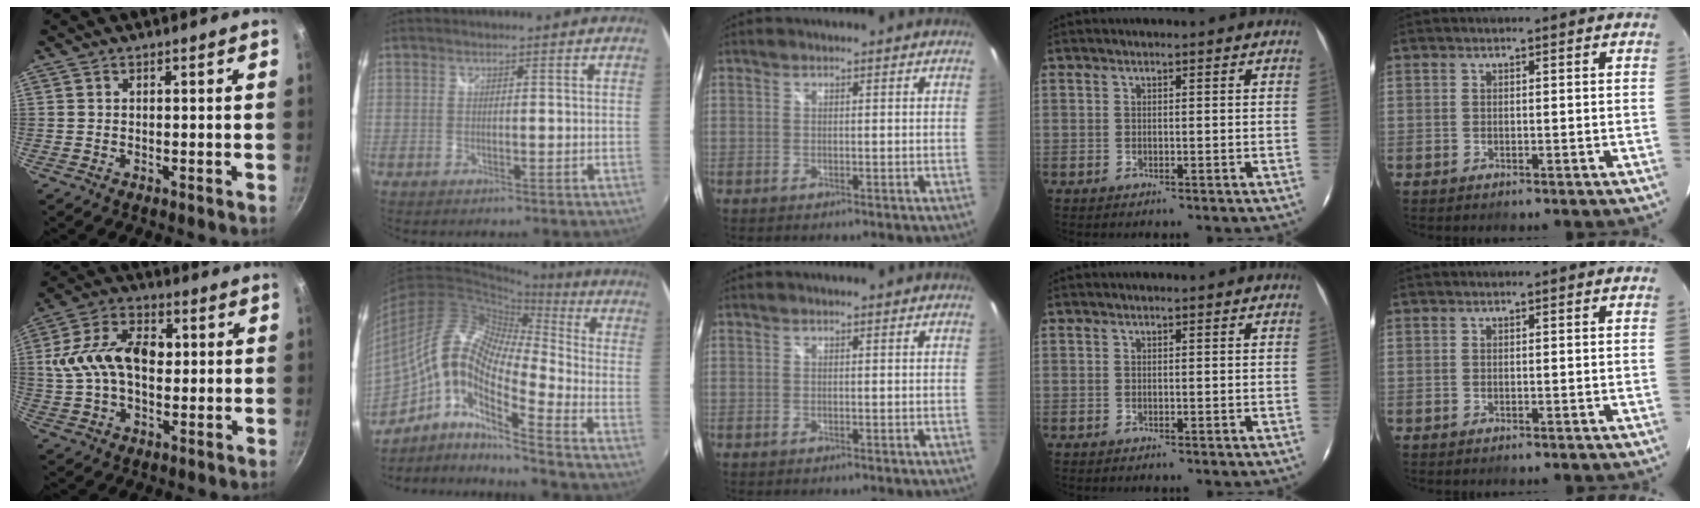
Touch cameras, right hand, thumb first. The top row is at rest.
{"thumb": {"total": 14.4, "force": [1.2, 9.4, 10.9], "torque": [-0.180, 0.025, 0.010]}, "index": {"total": 16.5, "force": [-4.2, 5.8, 14.9], "torque": [-0.256, -0.003, -0.101]}}